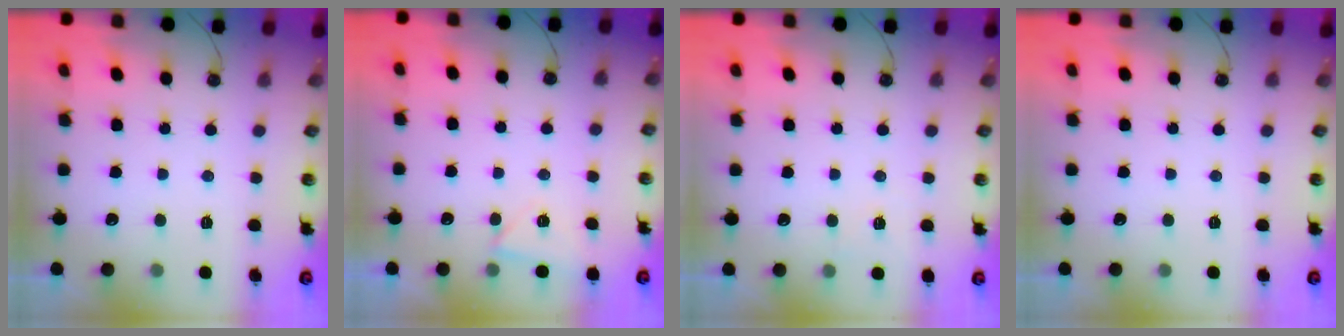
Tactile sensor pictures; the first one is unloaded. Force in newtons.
{"total": 3.5, "press": 3.3, "slide": 1.1}
{"total": 3.6, "press": 3.3, "slide": 1.4}
{"total": 0.0}